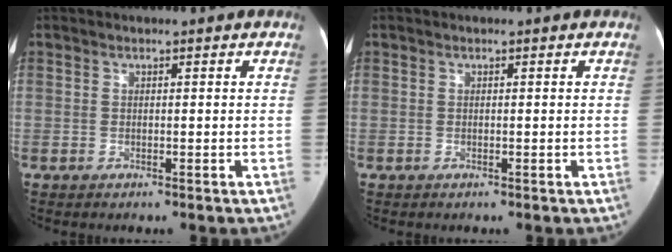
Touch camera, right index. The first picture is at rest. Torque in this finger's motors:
{"motor_torque": [0.00, 0.00, 0.02, 0.00]}